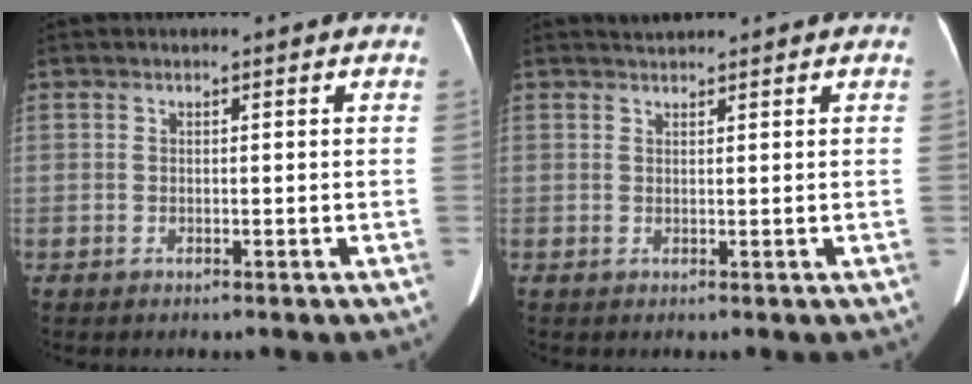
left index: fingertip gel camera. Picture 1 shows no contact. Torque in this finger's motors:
{"motor_torque": [0.23, -0.22, -0.04, 0.02]}